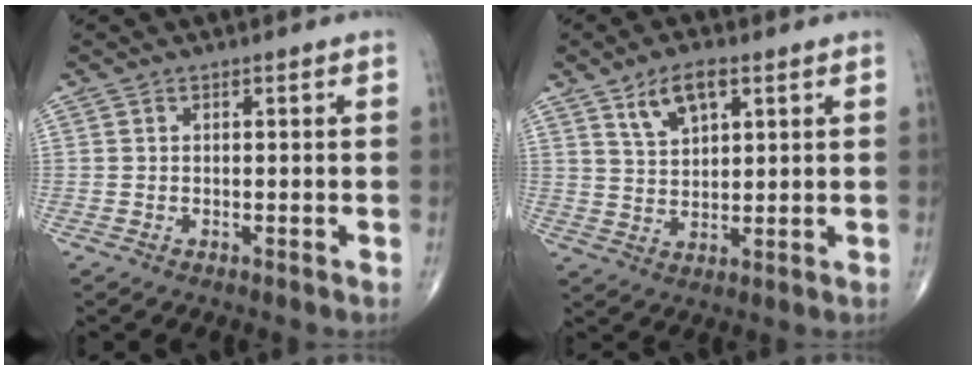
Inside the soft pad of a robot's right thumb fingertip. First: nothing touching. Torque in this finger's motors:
{"motor_torque": [0.01, 0.09, 0.16, 0.12, 0.18]}